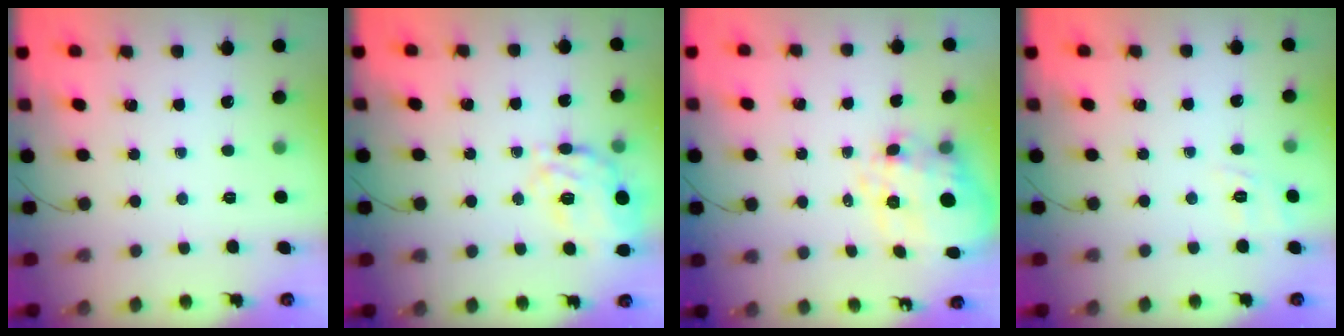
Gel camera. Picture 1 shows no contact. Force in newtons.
{"total": 15.0, "press": 14.8, "slide": 2.6}
{"total": 11.6, "press": 11.2, "slide": 3.1}
{"total": 2.2, "press": 0.7, "slide": 2.1}